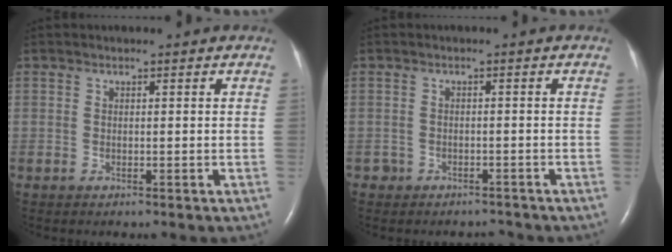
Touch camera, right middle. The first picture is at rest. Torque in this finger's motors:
{"motor_torque": [-0.33, 0.17, -0.12, -0.01]}